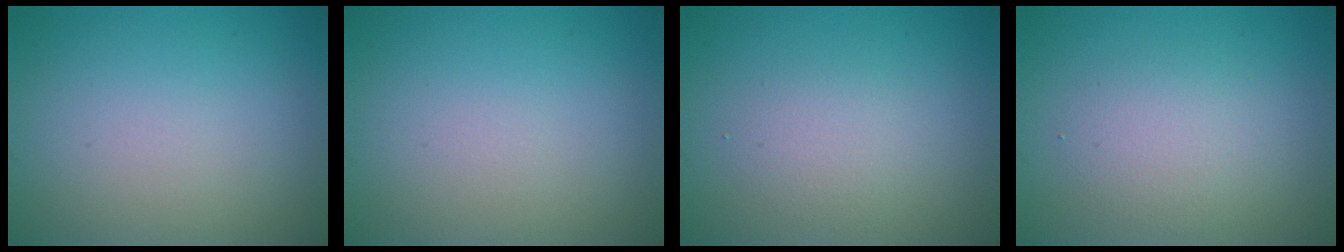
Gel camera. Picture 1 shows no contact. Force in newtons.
{"total": 0.0}
{"total": 1.8, "press": 1.8, "slide": 0.1}
{"total": 2.6, "press": 2.6, "slide": 0.1}